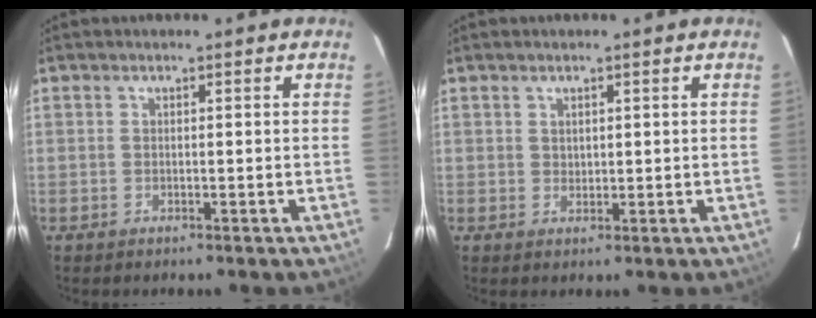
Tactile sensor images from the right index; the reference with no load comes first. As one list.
[{"total": 1.3, "force": [0.8, 0.9, 0.4], "torque": [-0.002, 0.004, 0.015]}]